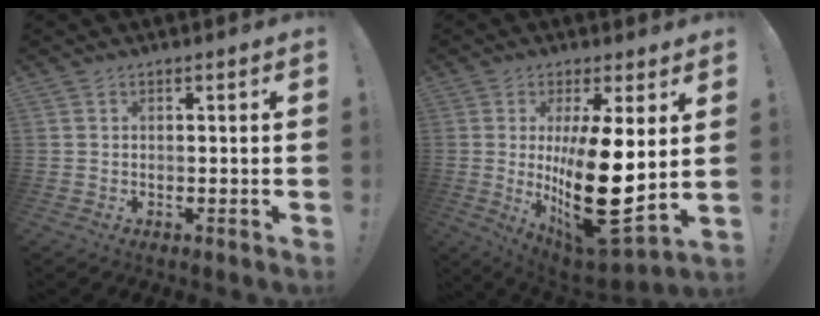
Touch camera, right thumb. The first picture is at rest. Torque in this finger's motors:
{"motor_torque": [1.87, 3.14, 2.37, -0.13, 0.74]}